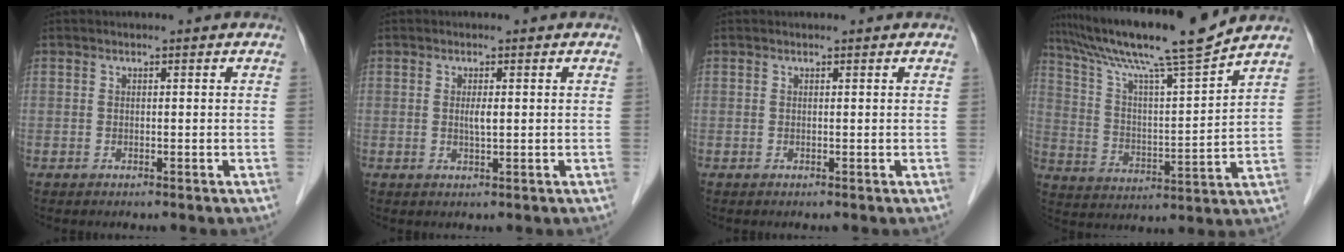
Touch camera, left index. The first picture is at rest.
{"total": 1.4, "force": [0.2, 0.1, 1.4], "torque": [-0.030, -0.001, 0.005]}
{"total": 0.7, "force": [0.7, 0.1, 0.1], "torque": [-0.004, 0.009, 0.011]}
{"total": 16.4, "force": [14.1, -1.4, 8.4], "torque": [-0.151, -0.004, 0.234]}